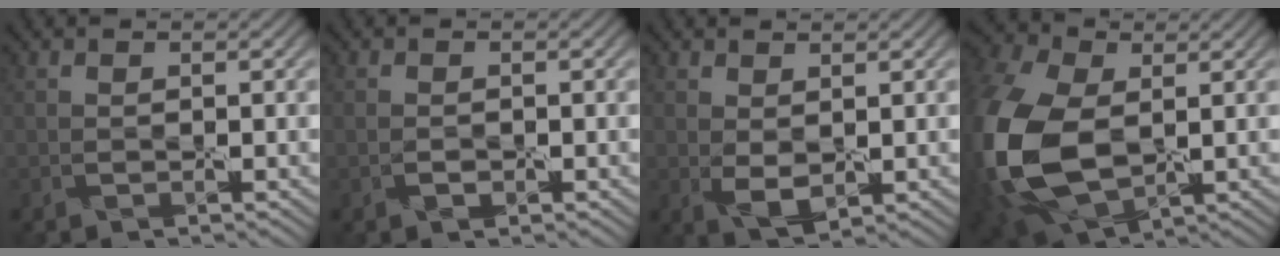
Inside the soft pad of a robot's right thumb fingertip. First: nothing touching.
{"total": 1.1, "force": [-0.4, 0.7, 0.7], "torque": [-0.016, -0.001, -0.007]}
{"total": 2.7, "force": [0.6, 1.5, 2.2], "torque": [-0.051, -0.008, 0.016]}
{"total": 18.9, "force": [-0.9, 12.7, 14.0], "torque": [-0.384, -0.036, -0.008]}